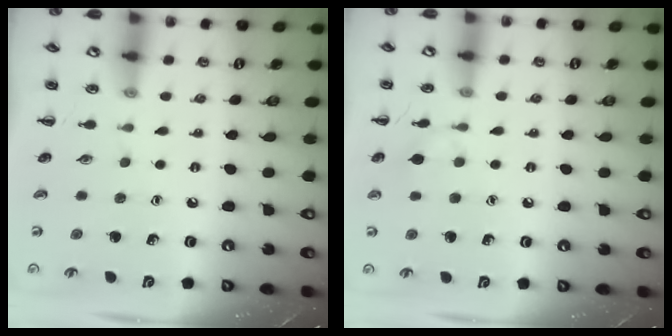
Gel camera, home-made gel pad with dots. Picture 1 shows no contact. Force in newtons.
{"total": 5.8, "press": 5.5, "slide": 1.8}